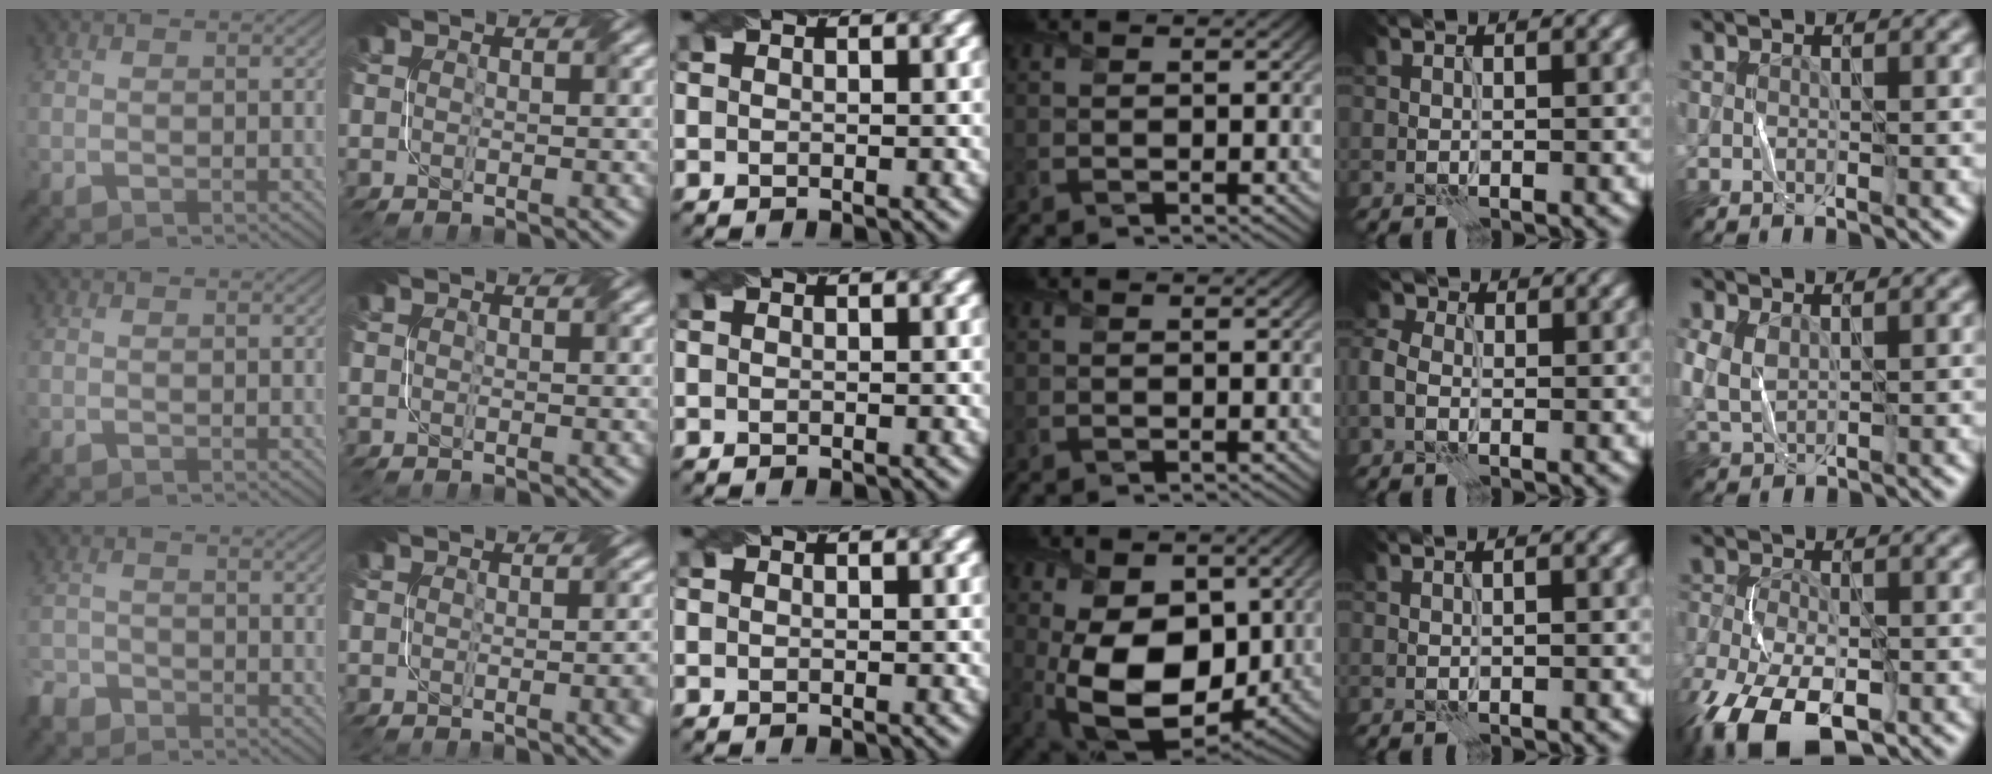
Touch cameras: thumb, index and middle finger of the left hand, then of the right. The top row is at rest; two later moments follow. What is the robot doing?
{"motion": "fold", "object": "bubble wrap"}